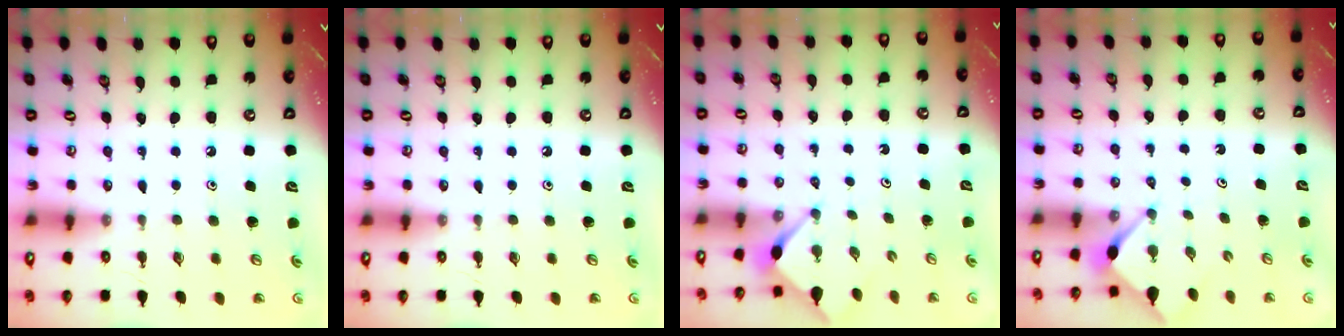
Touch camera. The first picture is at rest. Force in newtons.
{"total": 0.0}
{"total": 2.9, "press": 2.9, "slide": 0.3}
{"total": 2.9, "press": 2.9, "slide": 0.3}